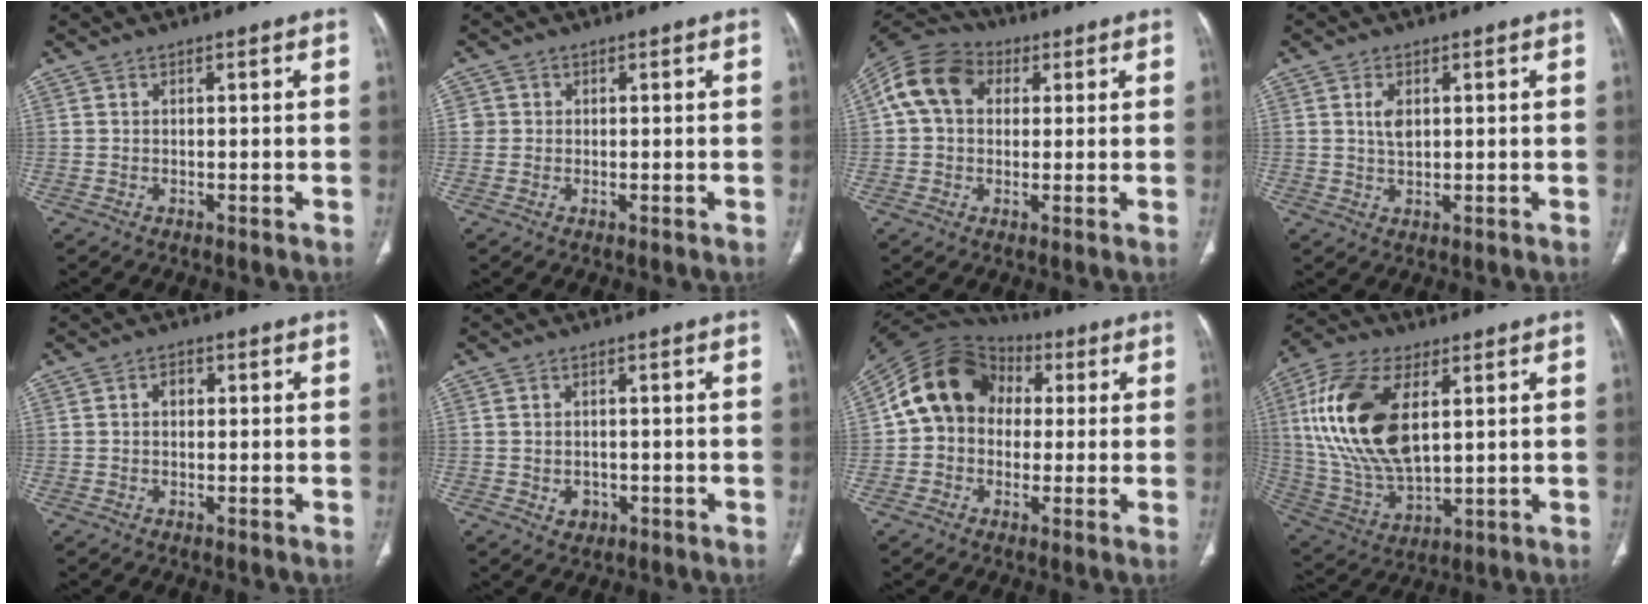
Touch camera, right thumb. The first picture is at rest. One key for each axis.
{"total": 1.7, "fx": 0.2, "fy": 1.6, "fz": 0.1, "tx": 0.011, "ty": 0.004, "tz": 0.001}
{"total": 12.0, "fx": 3.0, "fy": 9.2, "fz": 7.2, "tx": -0.126, "ty": 0.027, "tz": 0.043}
{"total": 3.2, "fx": 0.9, "fy": 1.8, "fz": 2.5, "tx": -0.041, "ty": -0.005, "tz": 0.020}
{"total": 2.1, "fx": 0.3, "fy": 1.5, "fz": 1.4, "tx": -0.018, "ty": 0.010, "tz": 0.004}
{"total": 2.7, "fx": -0.7, "fy": 2.3, "fz": 1.3, "tx": -0.011, "ty": 0.003, "tz": -0.001}
{"total": 14.4, "fx": 1.9, "fy": 11.8, "fz": 8.0, "tx": -0.123, "ty": 0.035, "tz": 0.023}
{"total": 21.2, "fx": 5.2, "fy": 11.1, "fz": 17.3, "tx": -0.352, "ty": -0.014, "tz": 0.101}